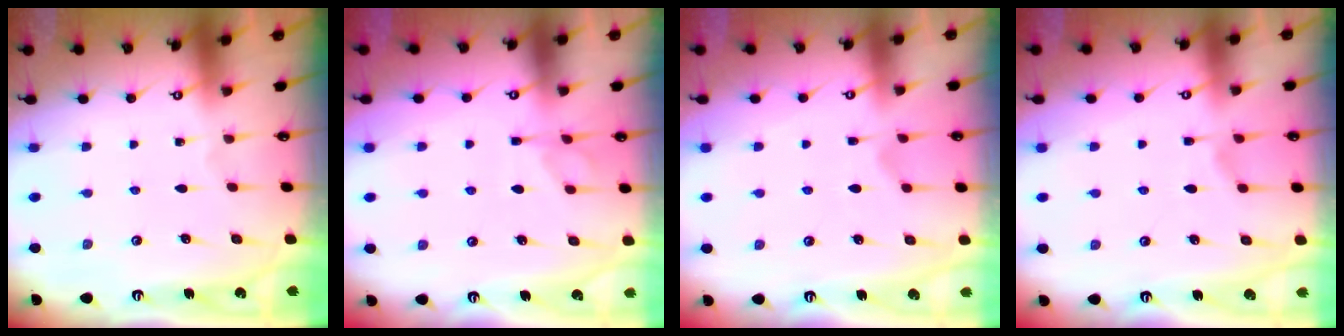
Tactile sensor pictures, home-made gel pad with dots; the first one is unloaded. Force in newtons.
{"total": 1.3, "press": 0.5, "slide": 1.2}
{"total": 3.6, "press": 3.4, "slide": 1.1}
{"total": 1.5, "press": 0.9, "slide": 1.2}